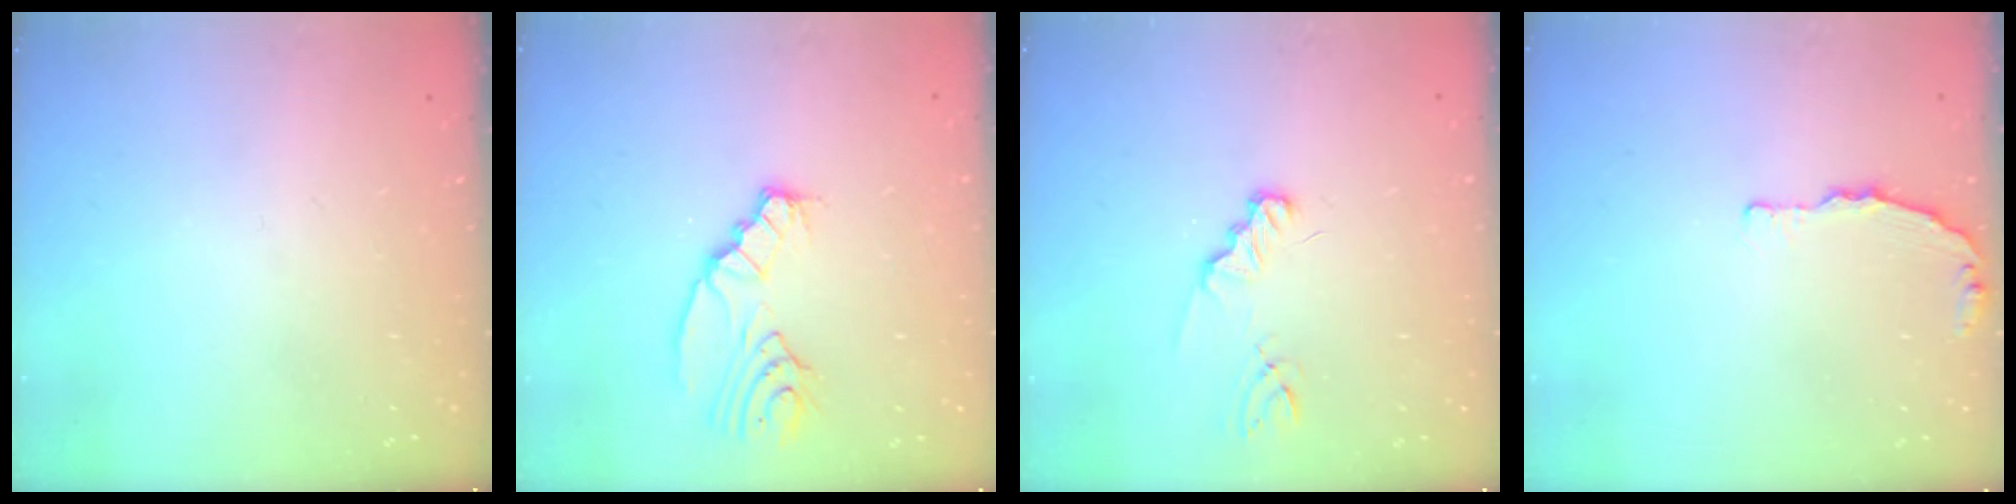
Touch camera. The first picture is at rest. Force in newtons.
{"total": 6.8, "press": 6.8, "slide": 0.6}
{"total": 1.8, "press": 1.8, "slide": 0.3}
{"total": 2.6, "press": 2.6, "slide": 0.4}